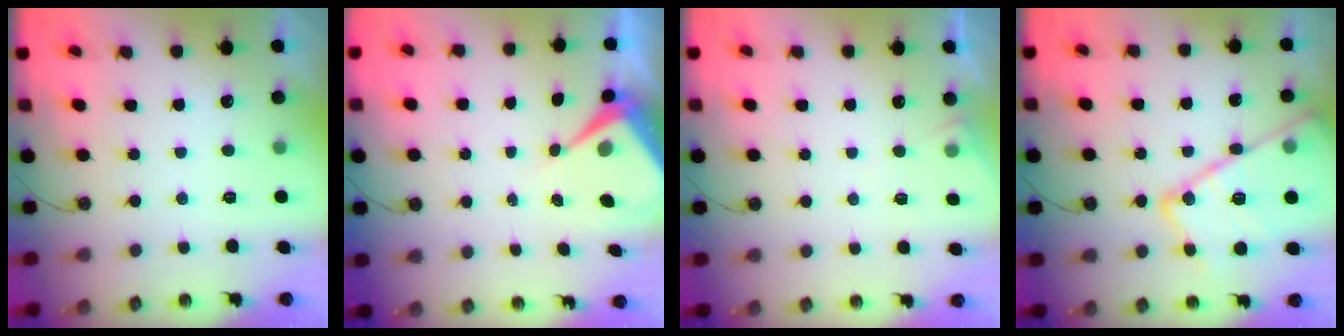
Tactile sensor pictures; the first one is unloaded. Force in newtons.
{"total": 7.8, "press": 7.8, "slide": 0.6}
{"total": 4.9, "press": 4.8, "slide": 0.7}
{"total": 22.7, "press": 22.7, "slide": 1.9}